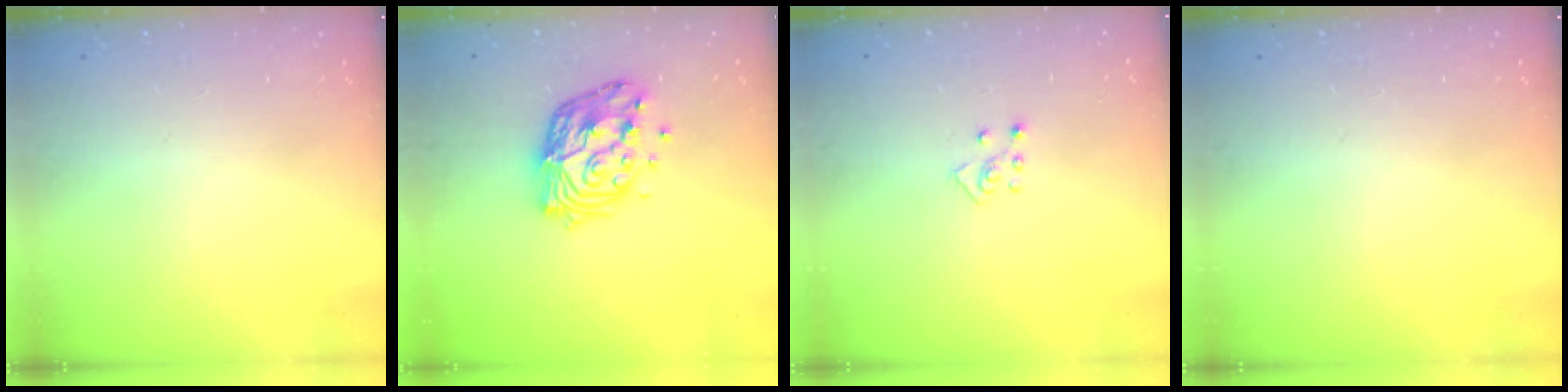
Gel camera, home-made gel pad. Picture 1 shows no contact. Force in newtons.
{"total": 14.3, "press": 14.2, "slide": 1.2}
{"total": 4.6, "press": 4.6, "slide": 0.3}
{"total": 0.0}